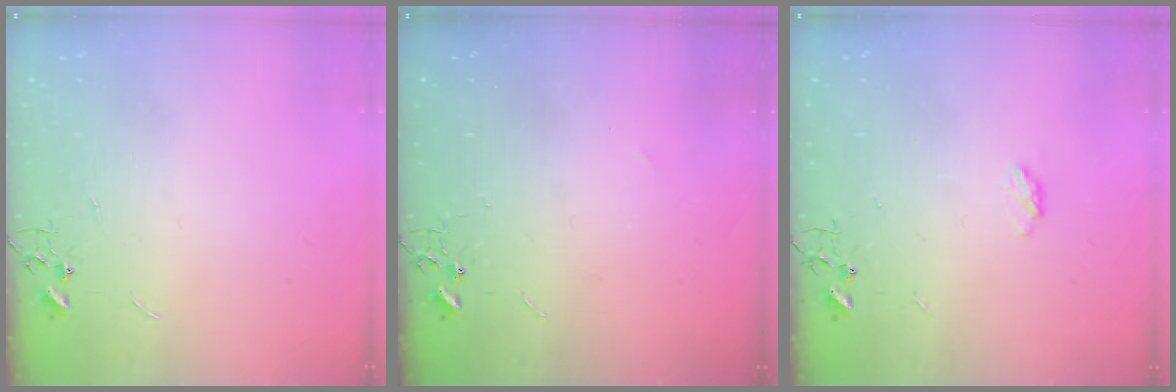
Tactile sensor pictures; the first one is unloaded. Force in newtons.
{"total": 3.4, "press": 3.1, "slide": 1.5}
{"total": 3.6, "press": 3.6, "slide": 0.6}